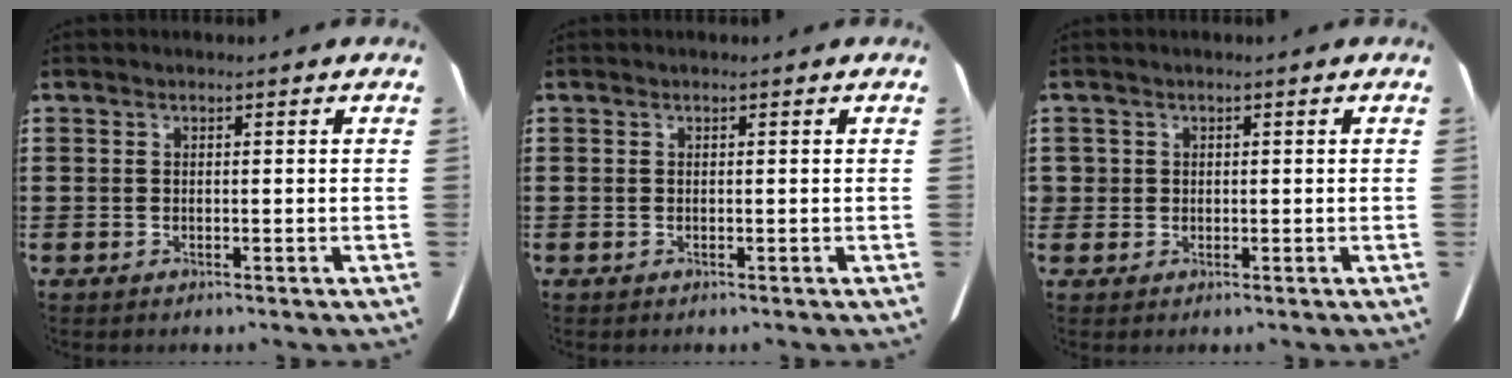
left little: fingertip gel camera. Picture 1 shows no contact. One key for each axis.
{"total": 0.0}
{"total": 1.3, "fx": 0.3, "fy": 1.2, "fz": 0.3, "tx": -0.009, "ty": 0.009, "tz": 0.003}